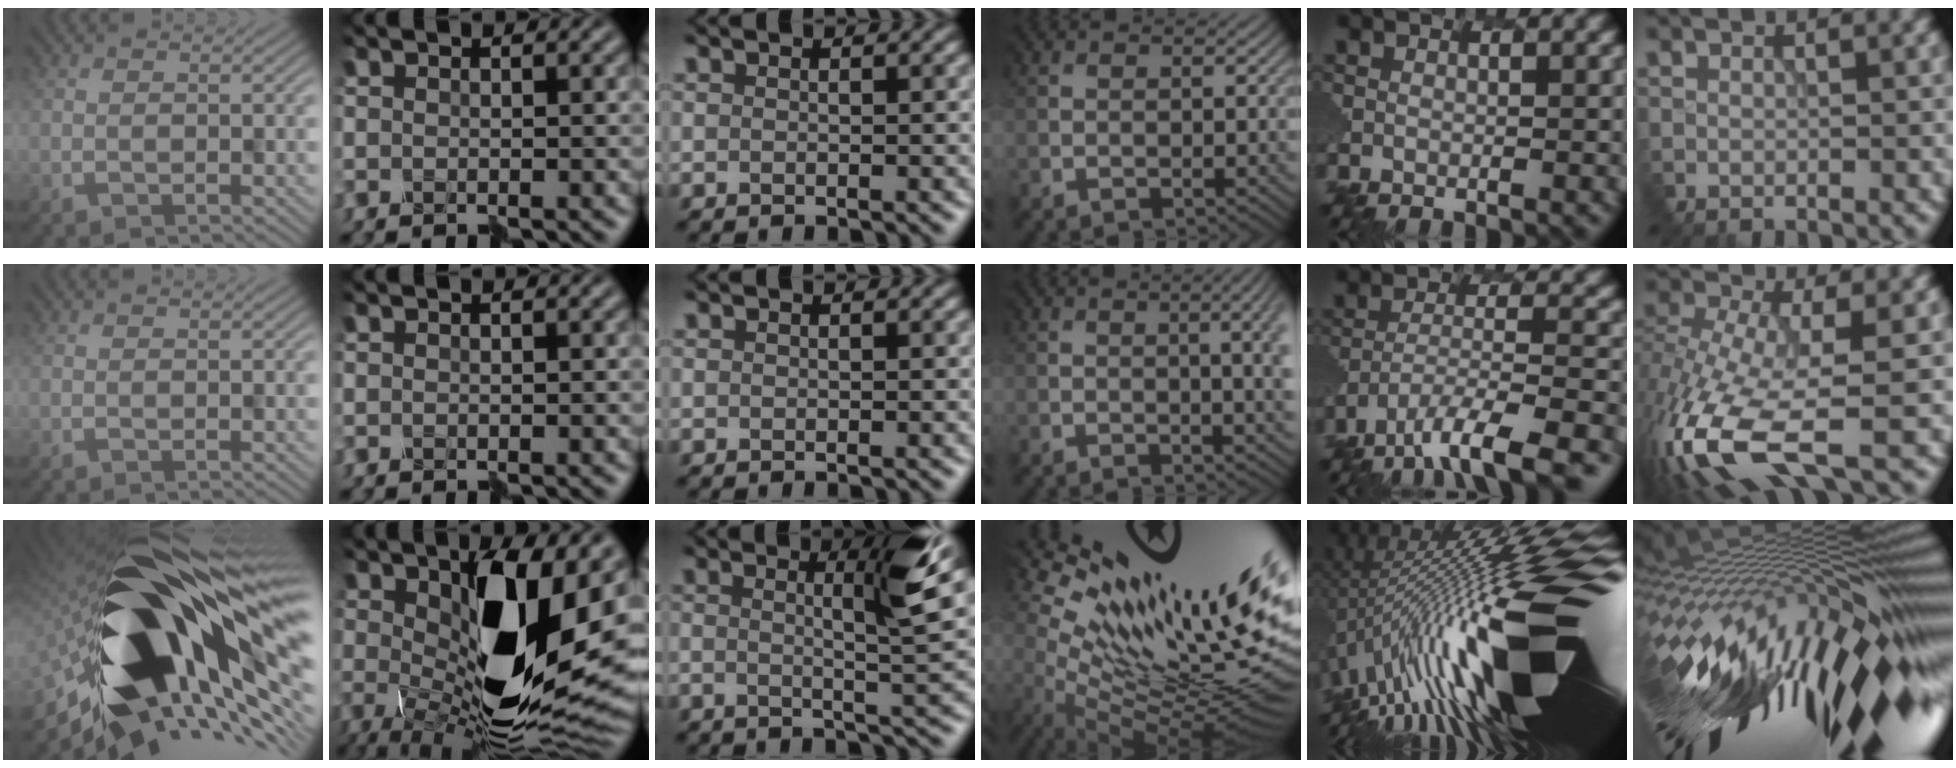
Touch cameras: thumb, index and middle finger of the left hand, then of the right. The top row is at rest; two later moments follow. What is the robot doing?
{"motion": "disassemble", "object": "hinged tin"}